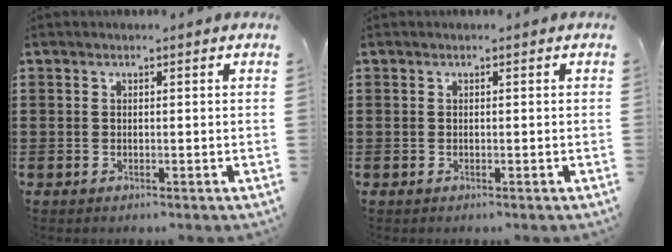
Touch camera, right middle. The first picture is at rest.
{"total": 0.0}